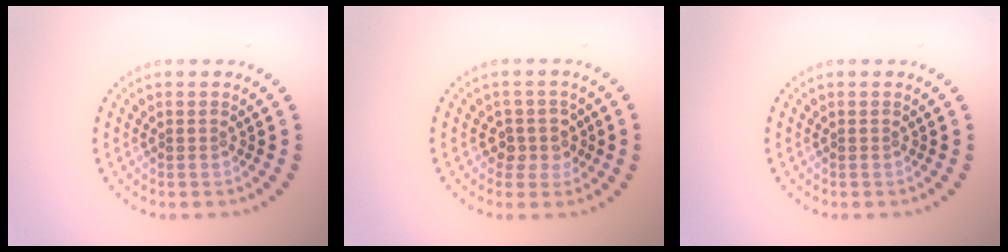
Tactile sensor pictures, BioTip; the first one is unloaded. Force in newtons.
{"total": 2.4, "press": 2.0, "slide": 1.3}
{"total": 0.0}